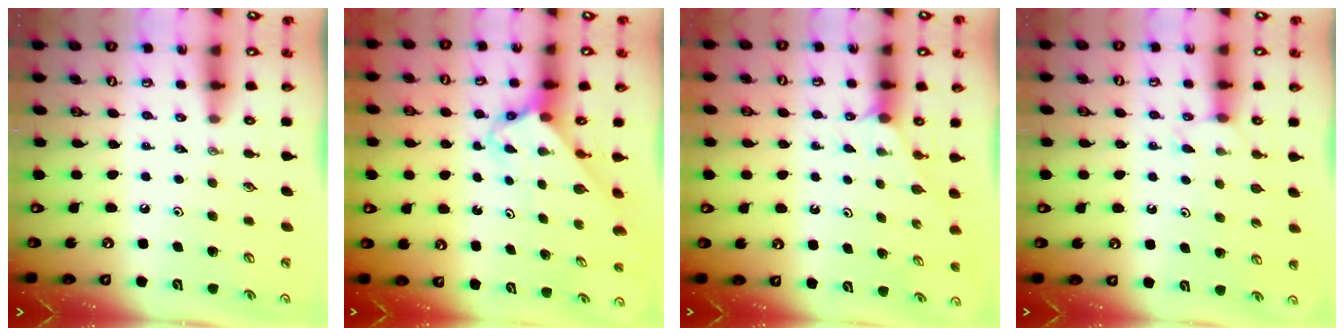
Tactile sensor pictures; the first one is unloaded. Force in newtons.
{"total": 2.7, "press": 2.7, "slide": 0.2}
{"total": 1.4, "press": 1.4, "slide": 0.2}
{"total": 6.8, "press": 6.7, "slide": 0.5}